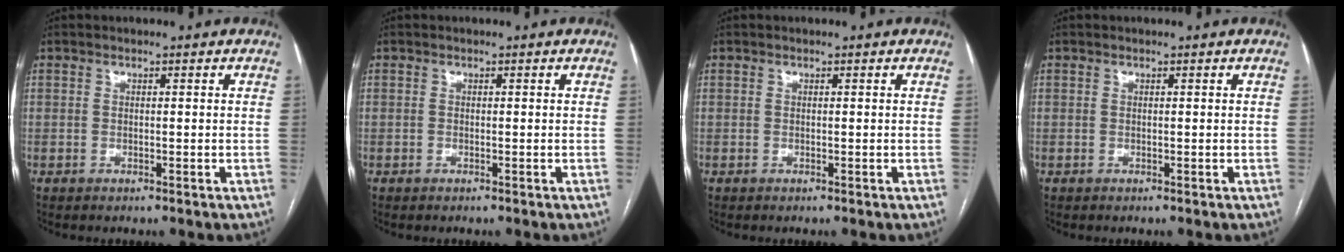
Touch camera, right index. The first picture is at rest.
{"total": 0.0}
{"total": 0.0}
{"total": 0.0}